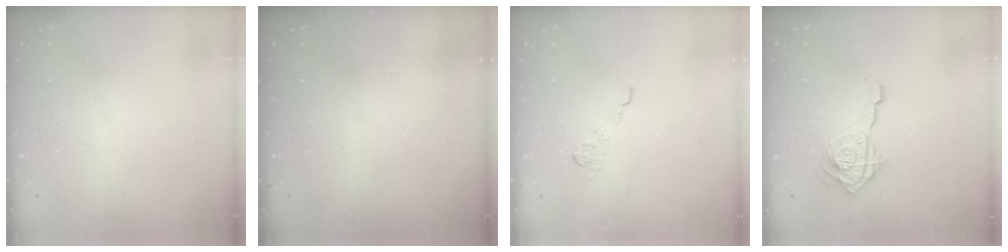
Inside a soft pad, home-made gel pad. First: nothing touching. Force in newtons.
{"total": 2.3, "press": 2.2, "slide": 0.8}
{"total": 9.1, "press": 9.0, "slide": 1.4}
{"total": 12.8, "press": 12.7, "slide": 1.4}